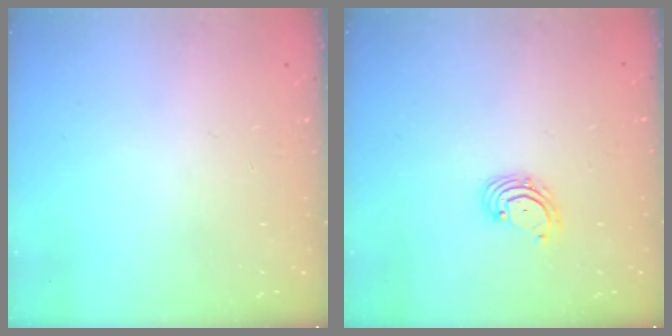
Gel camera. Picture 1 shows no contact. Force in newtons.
{"total": 2.7, "press": 2.7, "slide": 0.6}